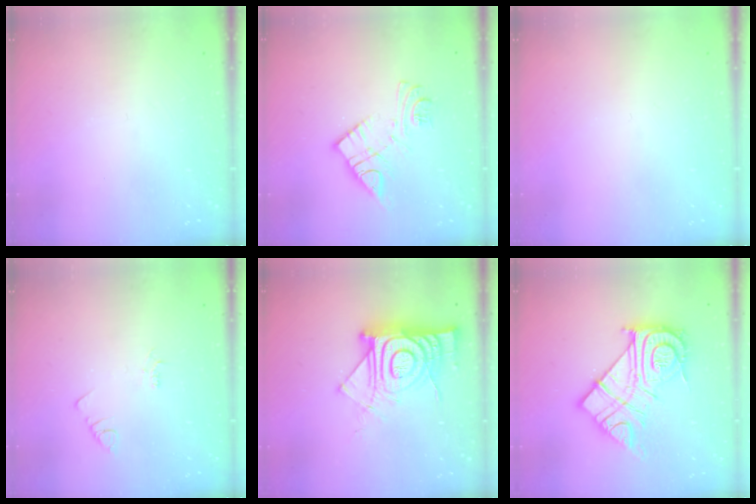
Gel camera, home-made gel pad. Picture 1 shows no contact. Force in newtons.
{"total": 11.7, "press": 11.7, "slide": 0.9}
{"total": 0.0}
{"total": 1.9, "press": 1.9, "slide": 0.3}
{"total": 16.8, "press": 16.7, "slide": 1.5}
{"total": 20.9, "press": 20.8, "slide": 1.9}